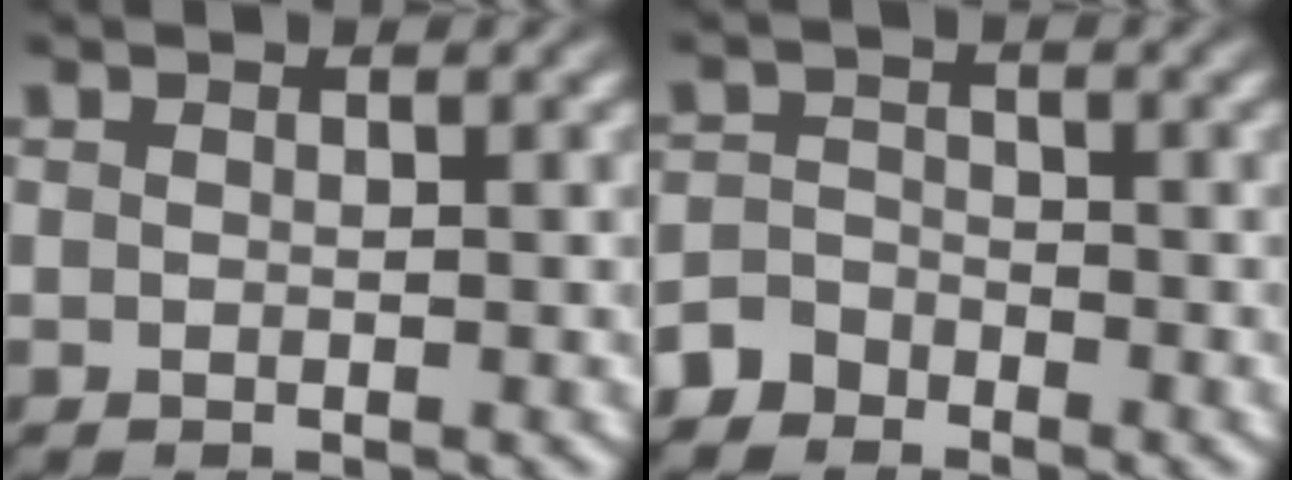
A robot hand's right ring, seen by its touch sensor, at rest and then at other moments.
{"total": 3.2, "force": [-2.5, 2.0, 0.3], "torque": [-0.004, -0.009, -0.045]}